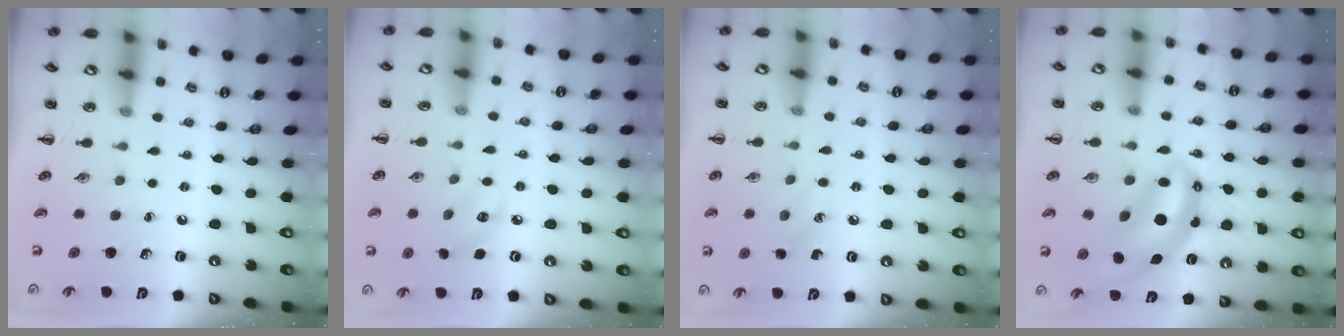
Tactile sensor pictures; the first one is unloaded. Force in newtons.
{"total": 6.2, "press": 6.0, "slide": 1.7}
{"total": 6.6, "press": 6.4, "slide": 1.8}
{"total": 8.3, "press": 8.0, "slide": 2.1}